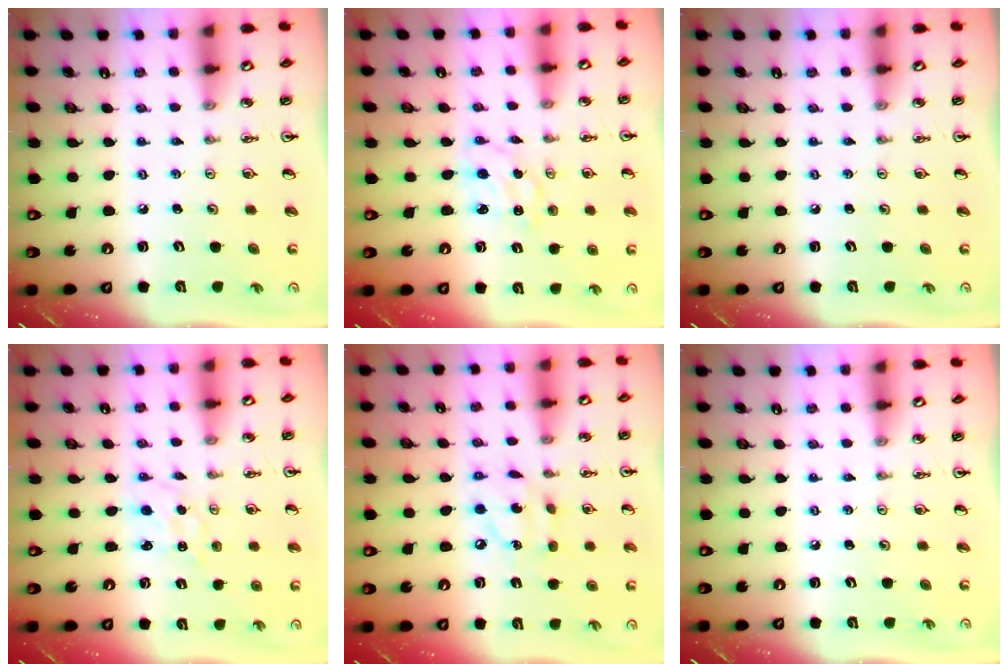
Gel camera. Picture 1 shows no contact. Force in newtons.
{"total": 2.0, "press": 2.0, "slide": 0.2}
{"total": 0.0}
{"total": 0.6, "press": 0.6, "slide": 0.1}
{"total": 8.9, "press": 8.9, "slide": 0.5}
{"total": 0.0}